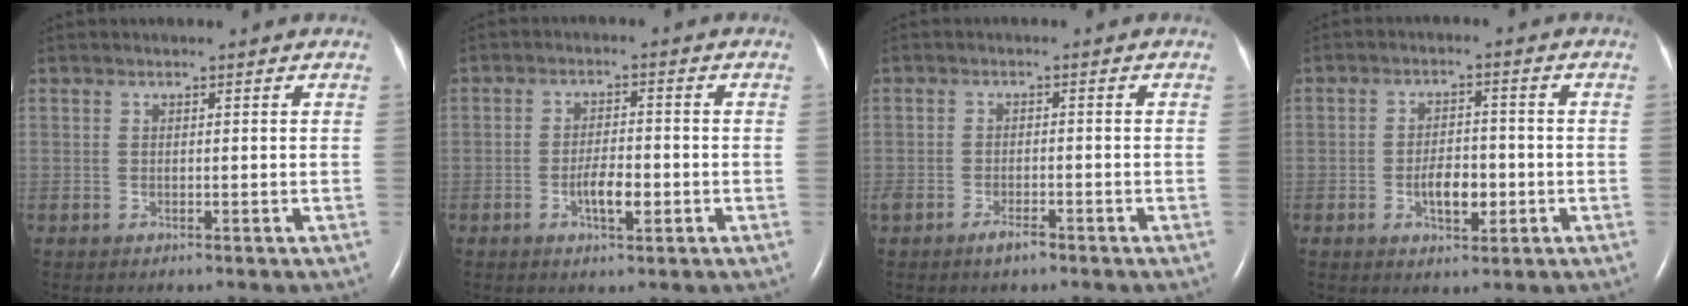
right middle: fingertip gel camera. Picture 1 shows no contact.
{"total": 4.1, "force": [-1.4, 1.2, 3.7], "torque": [-0.069, 0.002, -0.022]}
{"total": 2.3, "force": [-1.7, 0.7, 1.4], "torque": [-0.031, -0.001, -0.028]}
{"total": 5.0, "force": [-1.5, 2.3, 4.2], "torque": [-0.076, 0.002, -0.020]}